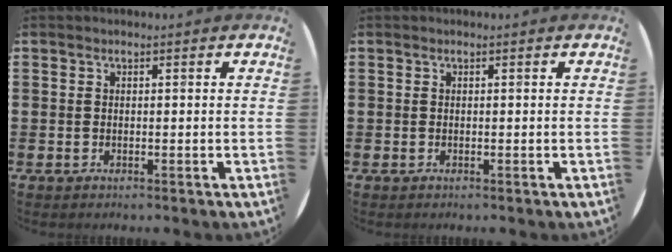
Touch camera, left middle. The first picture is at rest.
{"total": 0.0}